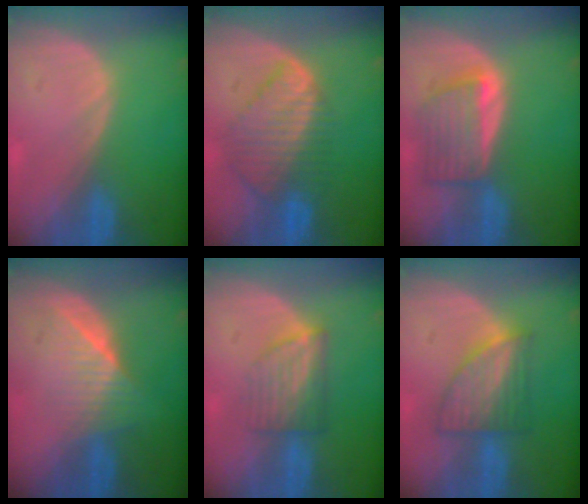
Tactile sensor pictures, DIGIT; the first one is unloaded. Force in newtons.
{"total": 8.6, "press": 7.5, "slide": 4.1}
{"total": 6.2, "press": 6.2, "slide": 0.4}
{"total": 6.4, "press": 5.9, "slide": 2.3}
{"total": 6.1, "press": 5.5, "slide": 2.7}
{"total": 6.6, "press": 6.3, "slide": 2.0}